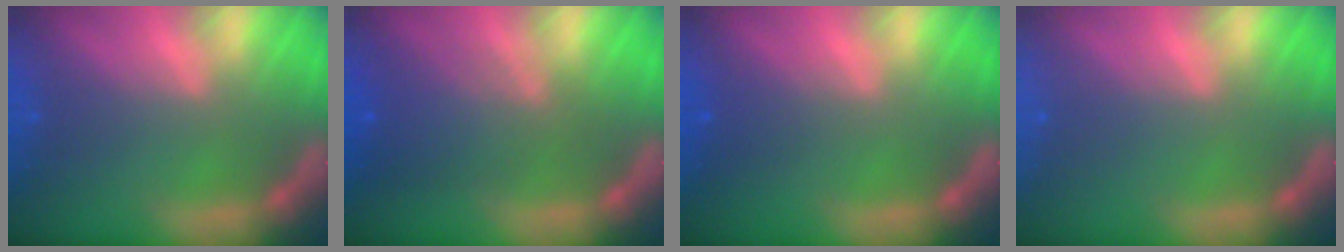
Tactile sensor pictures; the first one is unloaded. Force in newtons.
{"total": 5.6}
{"total": 1.4}
{"total": 0.0}